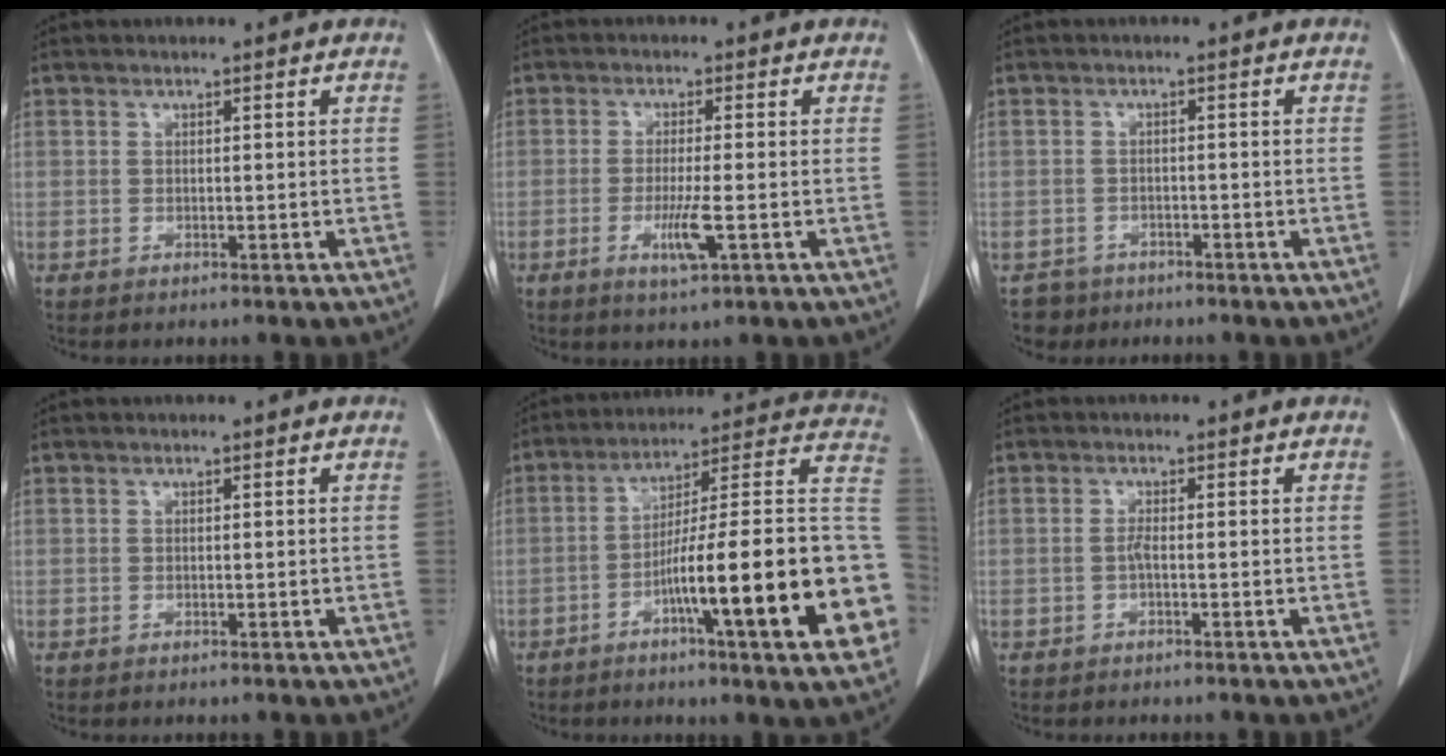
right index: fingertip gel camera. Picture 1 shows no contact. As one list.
[{"total": 4.8, "force": [-1.6, 0.2, 4.5], "torque": [-0.087, -0.011, -0.027]}, {"total": 2.9, "force": [-2.2, 1.8, -0.6], "torque": [0.006, 0.006, -0.036]}, {"total": 0.0}, {"total": 24.6, "force": [-7.0, 1.5, 23.5], "torque": [-0.247, 0.016, -0.105]}, {"total": 1.0, "force": [-0.3, 0.0, 1.0], "torque": [-0.019, 0.001, -0.008]}]